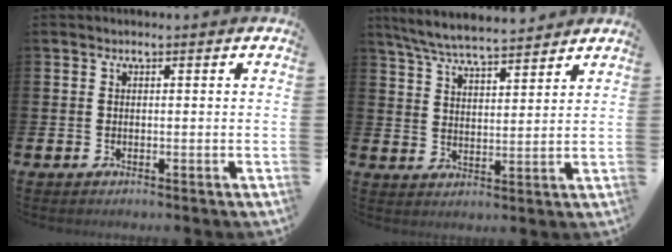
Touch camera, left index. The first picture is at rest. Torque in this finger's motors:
{"motor_torque": [1.01, -1.13, 0.69, 0.21]}